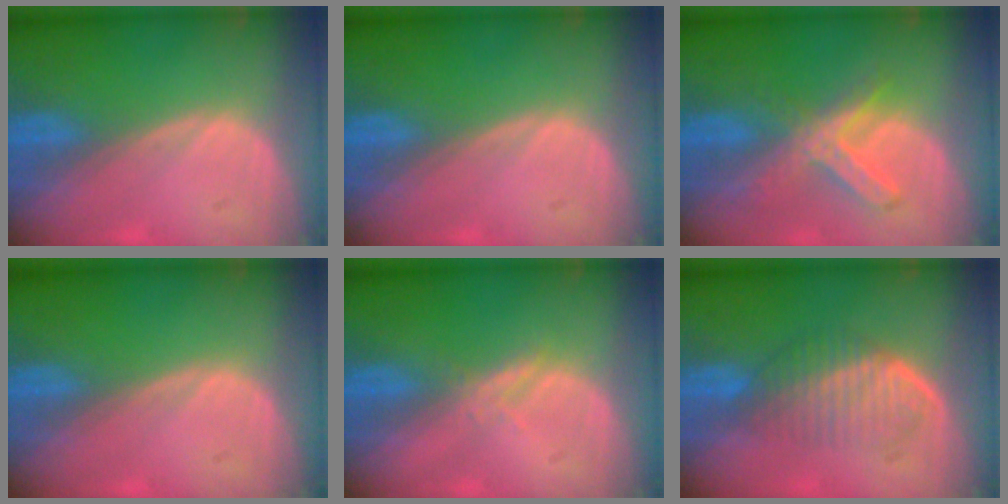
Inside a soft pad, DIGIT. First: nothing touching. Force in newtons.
{"total": 0.0}
{"total": 7.3, "press": 6.3, "slide": 3.7}
{"total": 0.0}
{"total": 1.7, "press": 1.7, "slide": 0.1}
{"total": 6.0, "press": 5.7, "slide": 1.6}